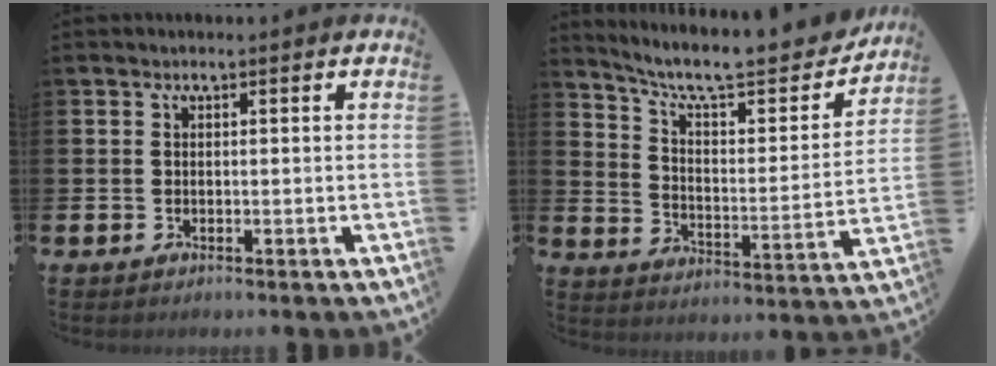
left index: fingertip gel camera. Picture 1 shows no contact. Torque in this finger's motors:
{"motor_torque": [-0.26, -0.82, 0.46, 0.18]}